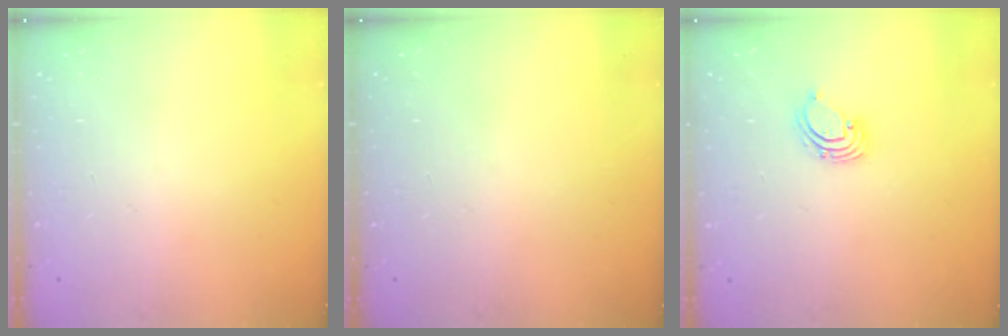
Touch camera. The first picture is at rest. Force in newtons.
{"total": 0.0}
{"total": 2.3, "press": 2.3, "slide": 0.2}